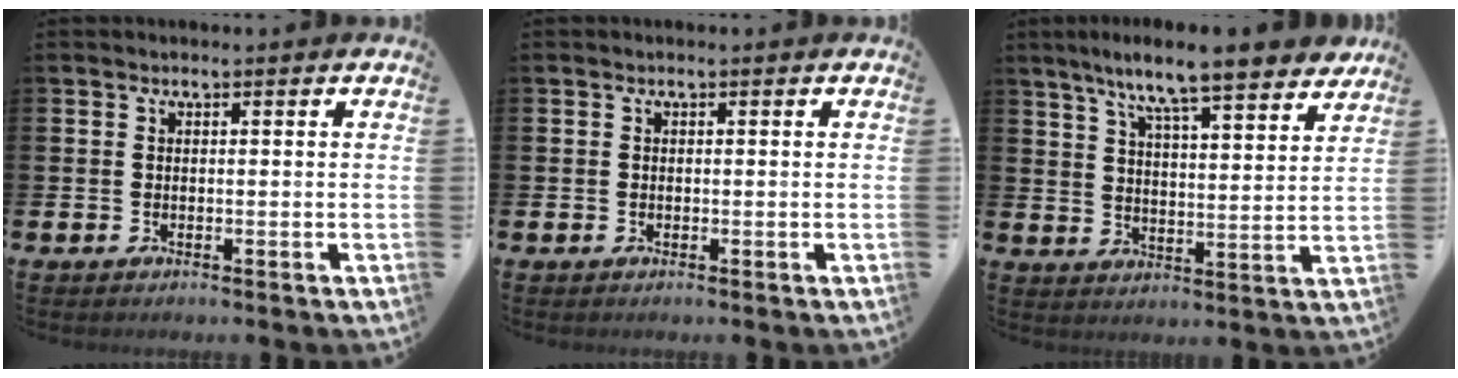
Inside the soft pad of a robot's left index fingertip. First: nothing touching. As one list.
[{"total": 0.0}, {"total": 9.6, "force": [8.6, 0.7, 4.1], "torque": [-0.095, -0.053, 0.146]}]